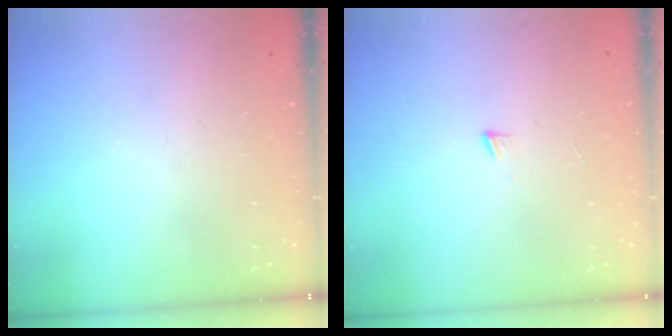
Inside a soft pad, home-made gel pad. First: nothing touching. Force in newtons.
{"total": 3.1, "press": 3.1, "slide": 0.4}